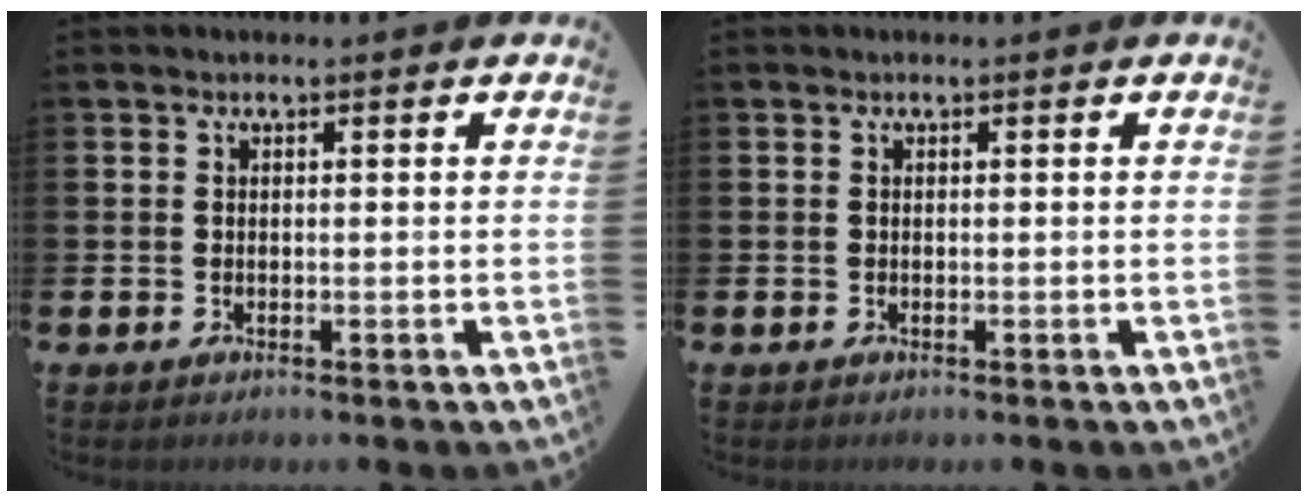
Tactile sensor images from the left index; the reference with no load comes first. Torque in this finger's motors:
{"motor_torque": [-0.01, 0.04, 0.00, -0.01]}